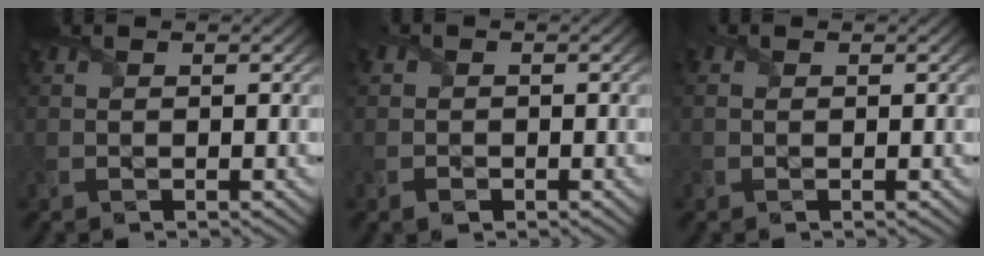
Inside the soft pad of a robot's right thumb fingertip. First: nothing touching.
{"total": 1.5, "force": [-0.7, 1.3, 0.2], "torque": [-0.007, -0.002, -0.021]}
{"total": 0.8, "force": [0.2, 0.7, 0.3], "torque": [-0.012, 0.000, 0.003]}